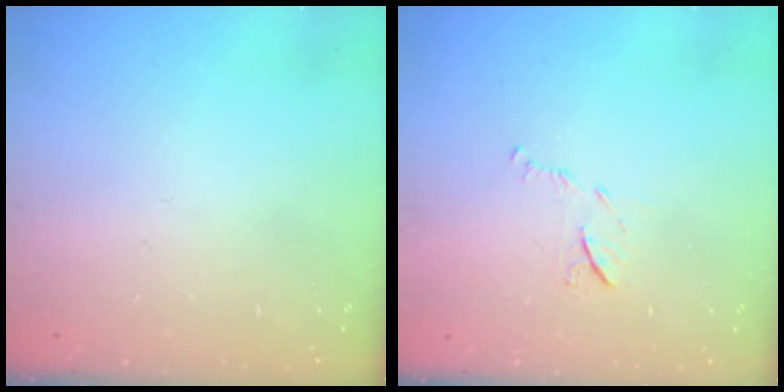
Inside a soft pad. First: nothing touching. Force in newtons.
{"total": 6.0, "press": 6.0, "slide": 0.6}